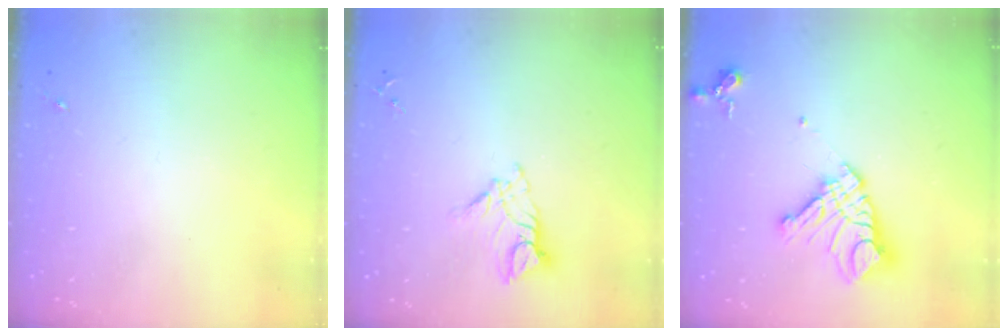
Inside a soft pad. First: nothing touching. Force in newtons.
{"total": 9.7, "press": 9.6, "slide": 0.9}
{"total": 16.4, "press": 16.3, "slide": 2.1}